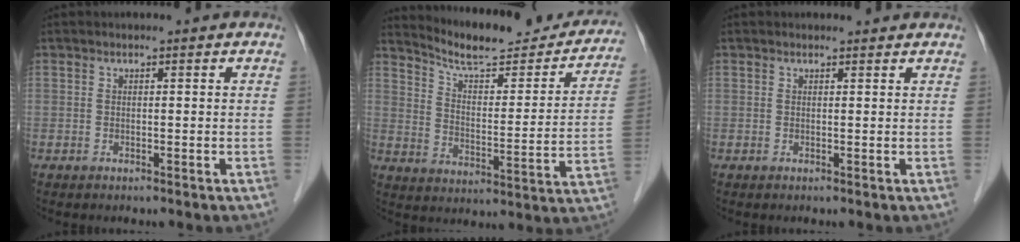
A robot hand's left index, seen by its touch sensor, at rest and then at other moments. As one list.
[{"total": 19.9, "force": [18.4, 3.7, 6.6], "torque": [-0.089, -0.032, 0.245]}, {"total": 1.7, "force": [1.7, 0.4, 0.1], "torque": [-0.012, 0.006, 0.017]}]